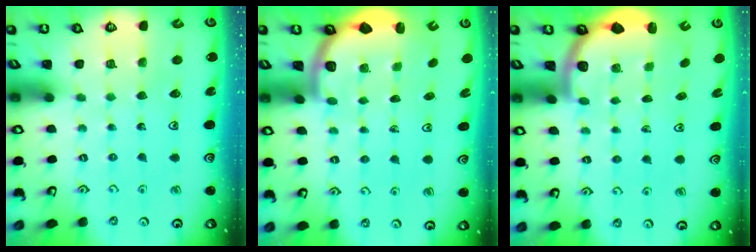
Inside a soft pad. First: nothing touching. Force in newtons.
{"total": 2.6, "press": 2.5, "slide": 0.6}
{"total": 2.6, "press": 2.5, "slide": 0.6}